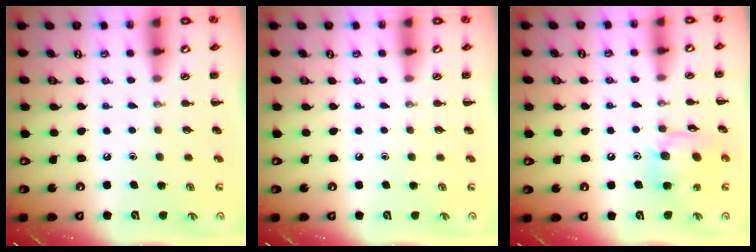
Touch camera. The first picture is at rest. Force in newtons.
{"total": 0.0}
{"total": 13.2, "press": 12.9, "slide": 2.9}